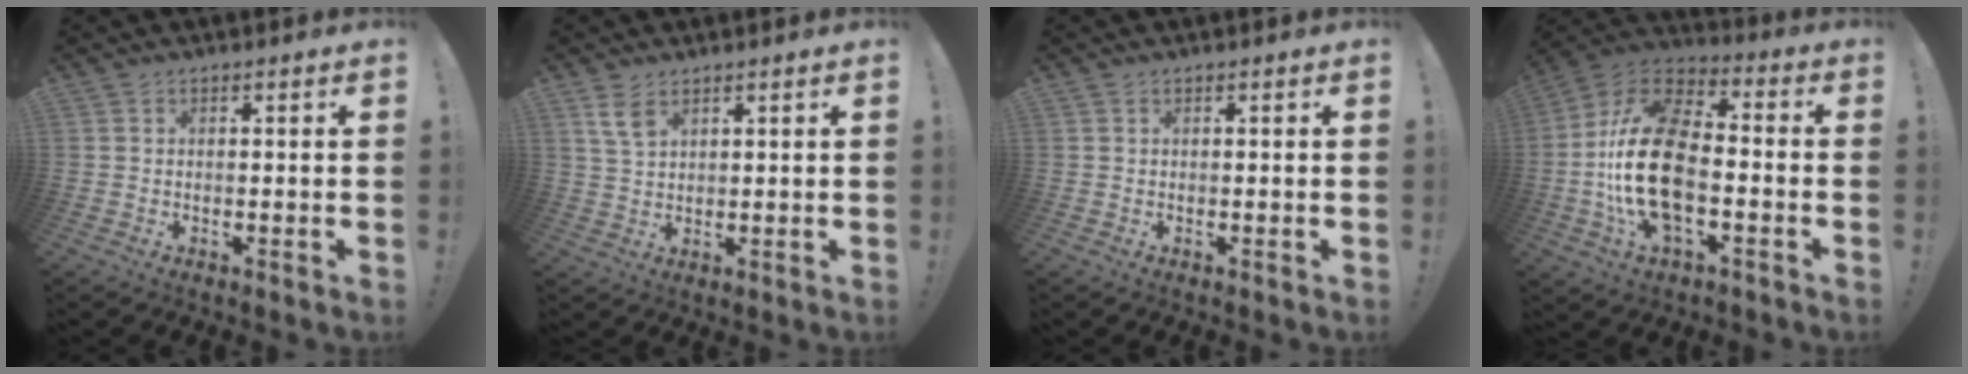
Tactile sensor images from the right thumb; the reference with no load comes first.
{"total": 5.3, "force": [3.2, 2.7, 3.3], "torque": [-0.058, -0.012, 0.060]}
{"total": 0.0}
{"total": 23.4, "force": [-3.7, 13.0, 19.2], "torque": [-0.387, 0.028, -0.054]}